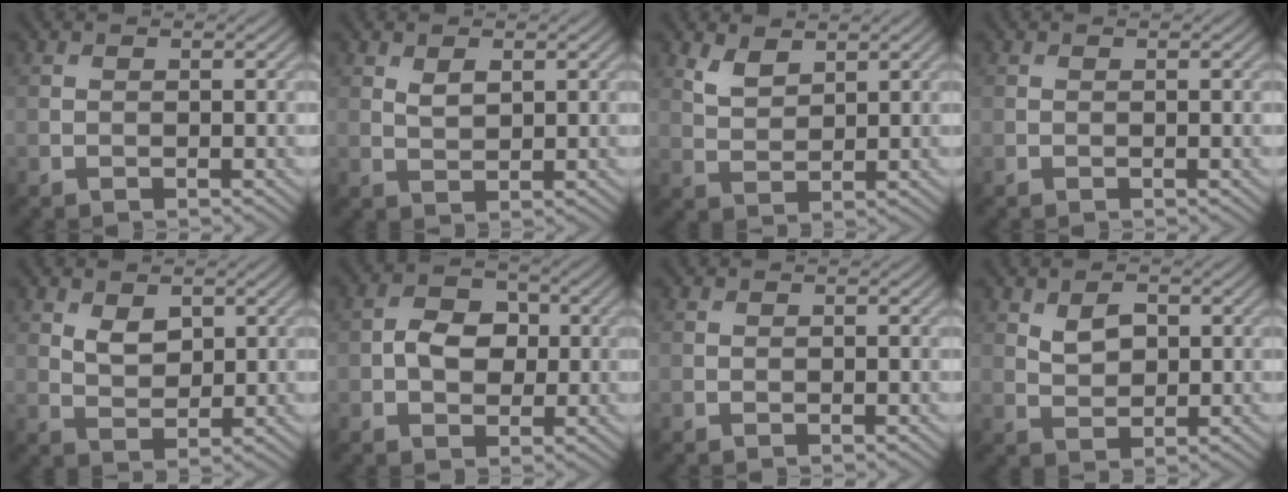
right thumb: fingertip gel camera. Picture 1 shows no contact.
{"total": 2.2, "force": [1.1, 1.1, 1.6], "torque": [-0.033, -0.004, 0.025]}
{"total": 3.3, "force": [2.3, 1.5, 1.8], "torque": [-0.045, -0.005, 0.052]}
{"total": 0.0}
{"total": 3.2, "force": [1.6, 1.9, 2.1], "torque": [-0.045, -0.006, 0.035]}
{"total": 4.6, "force": [-0.1, 3.4, 3.1], "torque": [-0.057, 0.003, -0.008]}
{"total": 0.0}
{"total": 3.3, "force": [1.3, 2.0, 2.3], "torque": [-0.046, -0.001, 0.026]}